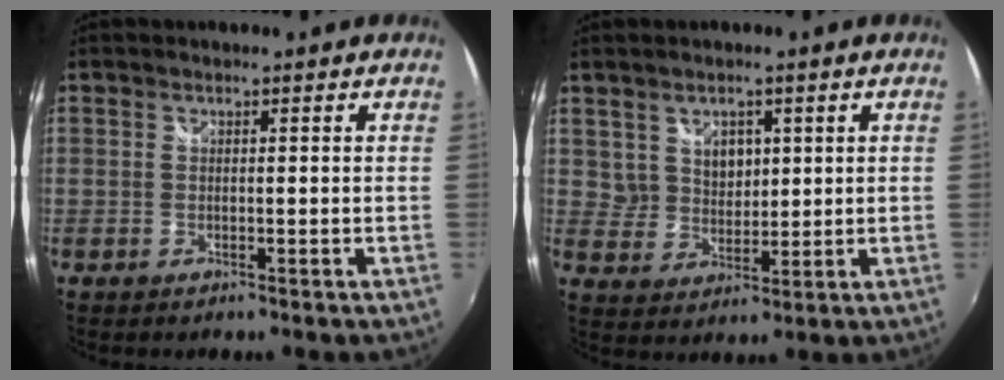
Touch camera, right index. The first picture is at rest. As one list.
[{"total": 5.5, "force": [2.6, 4.4, 1.9], "torque": [-0.026, 0.005, 0.055]}]